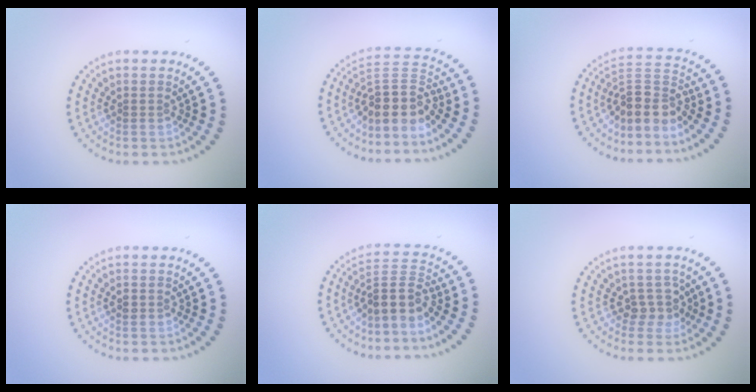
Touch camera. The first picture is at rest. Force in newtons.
{"total": 4.3, "press": 3.4, "slide": 2.6}
{"total": 3.8, "press": 3.0, "slide": 2.4}
{"total": 1.1, "press": 1.1, "slide": 0.0}
{"total": 3.3, "press": 2.5, "slide": 2.1}
{"total": 2.4, "press": 1.8, "slide": 1.5}